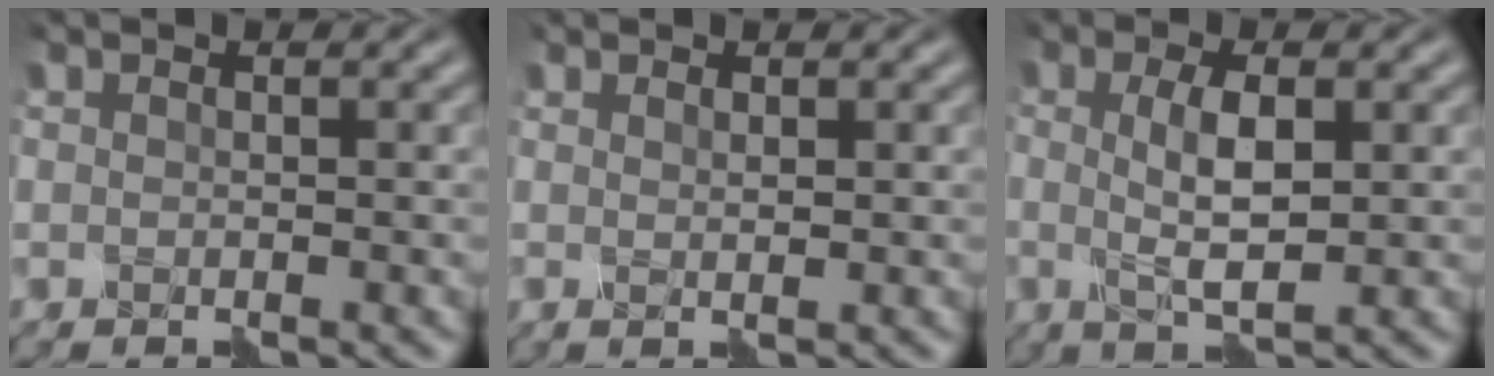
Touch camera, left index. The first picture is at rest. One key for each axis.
{"total": 0.7, "fx": 0.4, "fy": 0.0, "fz": 0.5, "tx": -0.008, "ty": -0.001, "tz": 0.008}
{"total": 4.0, "fx": 0.5, "fy": 1.1, "fz": 3.8, "tx": -0.074, "ty": 0.001, "tz": 0.011}